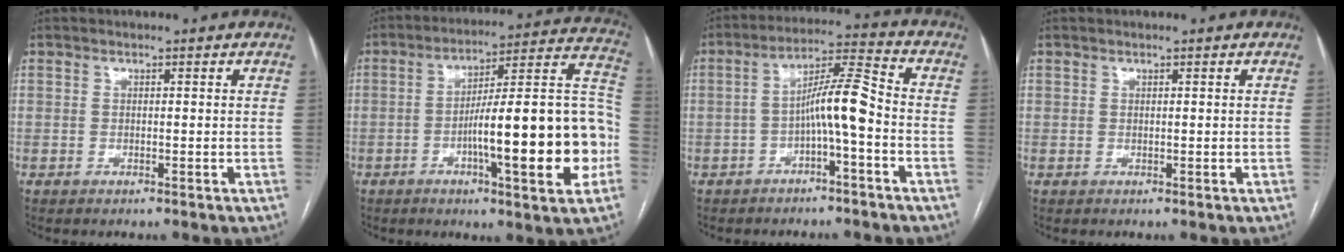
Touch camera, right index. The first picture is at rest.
{"total": 21.7, "force": [-5.1, 2.6, 21.0], "torque": [-0.257, 0.024, -0.070]}
{"total": 8.0, "force": [-2.2, 0.5, 7.6], "torque": [-0.132, 0.027, -0.040]}
{"total": 0.0}